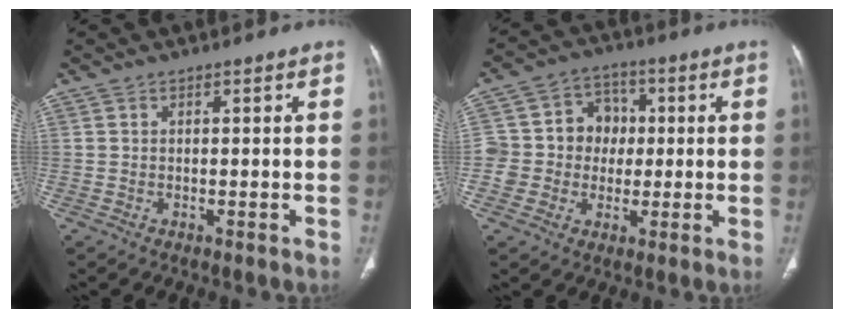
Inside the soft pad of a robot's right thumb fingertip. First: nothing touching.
{"total": 11.1, "force": [-0.1, 10.3, 4.1], "torque": [-0.027, 0.027, -0.005]}